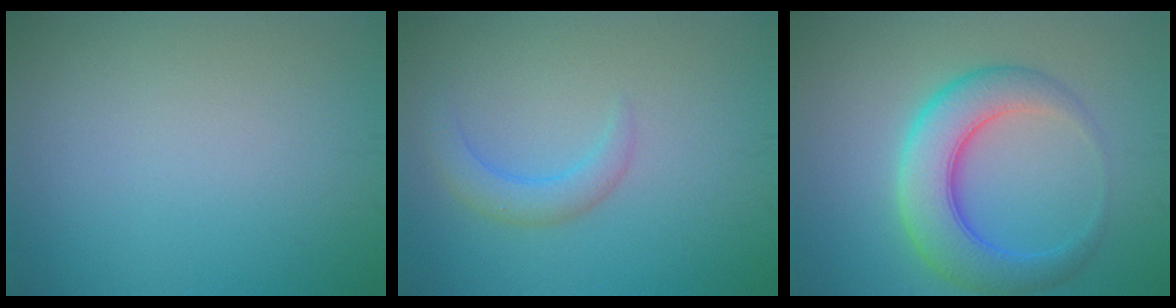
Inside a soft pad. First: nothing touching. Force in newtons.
{"total": 2.4, "press": 2.4, "slide": 0.3}
{"total": 6.6, "press": 6.6, "slide": 0.2}